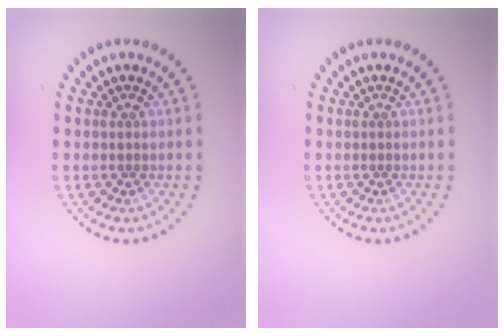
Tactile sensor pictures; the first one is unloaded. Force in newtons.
{"total": 0.0}